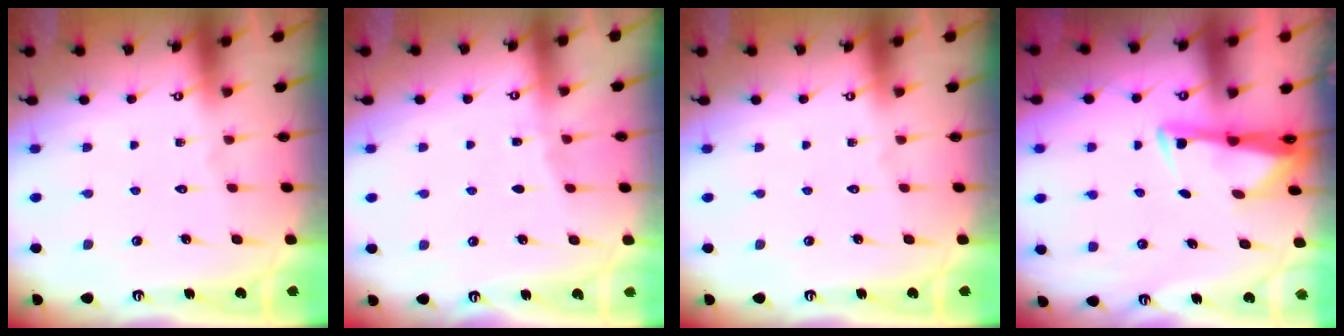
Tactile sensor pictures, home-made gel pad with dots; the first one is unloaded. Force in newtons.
{"total": 3.1, "press": 3.1, "slide": 0.4}
{"total": 0.0}
{"total": 3.2, "press": 3.1, "slide": 0.8}